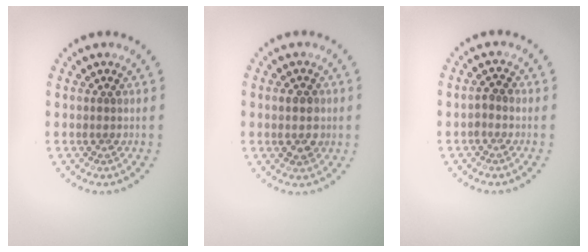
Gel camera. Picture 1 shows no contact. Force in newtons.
{"total": 2.9, "press": 2.9, "slide": 0.2}
{"total": 1.1, "press": 1.1, "slide": 0.3}